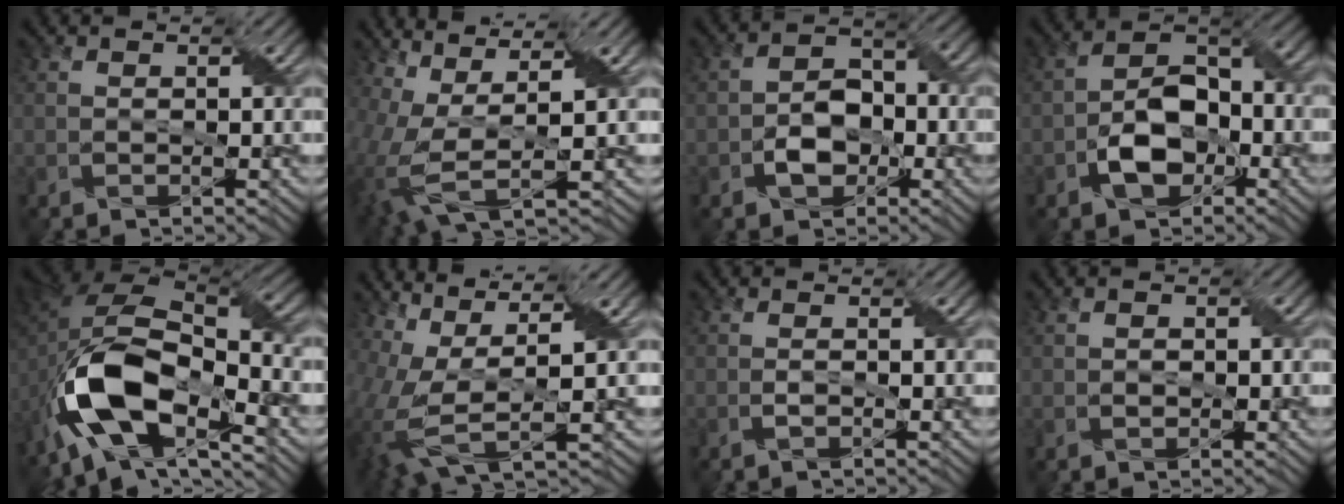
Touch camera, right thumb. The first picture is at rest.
{"total": 9.2, "force": [0.2, 3.1, 8.6], "torque": [-0.215, -0.006, 0.010]}
{"total": 5.3, "force": [-1.9, 3.7, 3.3], "torque": [-0.051, 0.003, -0.037]}
{"total": 8.6, "force": [-3.2, 5.4, 5.8], "torque": [-0.103, 0.005, -0.065]}
{"total": 15.6, "force": [-6.6, 7.9, 11.7], "torque": [-0.234, -0.016, -0.130]}
{"total": 10.8, "force": [-0.2, 3.7, 10.1], "torque": [-0.245, -0.003, 0.006]}
{"total": 1.1, "force": [-0.2, 0.1, 1.1], "torque": [-0.024, 0.003, -0.005]}
{"total": 1.4, "force": [-0.1, 1.0, 1.0], "torque": [-0.018, 0.000, -0.002]}